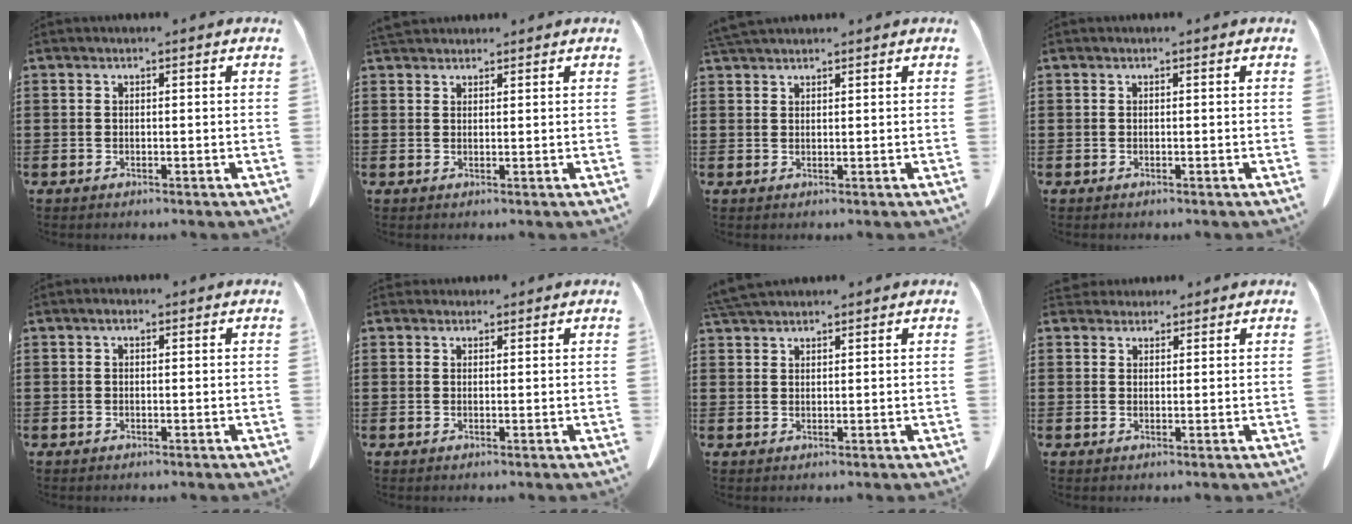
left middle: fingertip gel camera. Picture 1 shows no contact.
{"total": 1.9, "force": [1.8, 0.7, 0.4], "torque": [-0.013, 0.004, 0.035]}
{"total": 2.0, "force": [1.9, 0.2, 0.7], "torque": [-0.018, 0.002, 0.037]}
{"total": 0.0}
{"total": 0.8, "force": [0.1, 0.3, 0.7], "torque": [-0.015, 0.004, 0.001]}
{"total": 1.1, "force": [1.0, 0.4, 0.0], "torque": [0.005, -0.002, 0.018]}
{"total": 3.3, "force": [3.1, 0.4, 1.1], "torque": [-0.031, -0.002, 0.060]}
{"total": 2.2, "force": [2.1, 0.8, 0.2], "torque": [-0.009, 0.002, 0.040]}